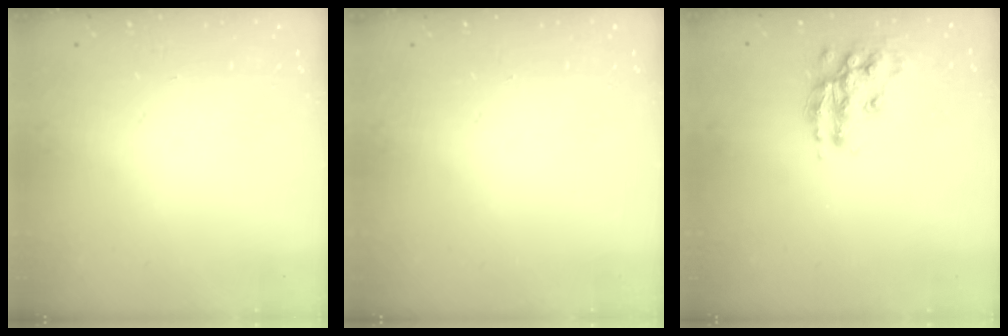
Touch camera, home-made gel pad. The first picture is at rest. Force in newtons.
{"total": 0.0}
{"total": 13.7, "press": 13.7, "slide": 0.9}